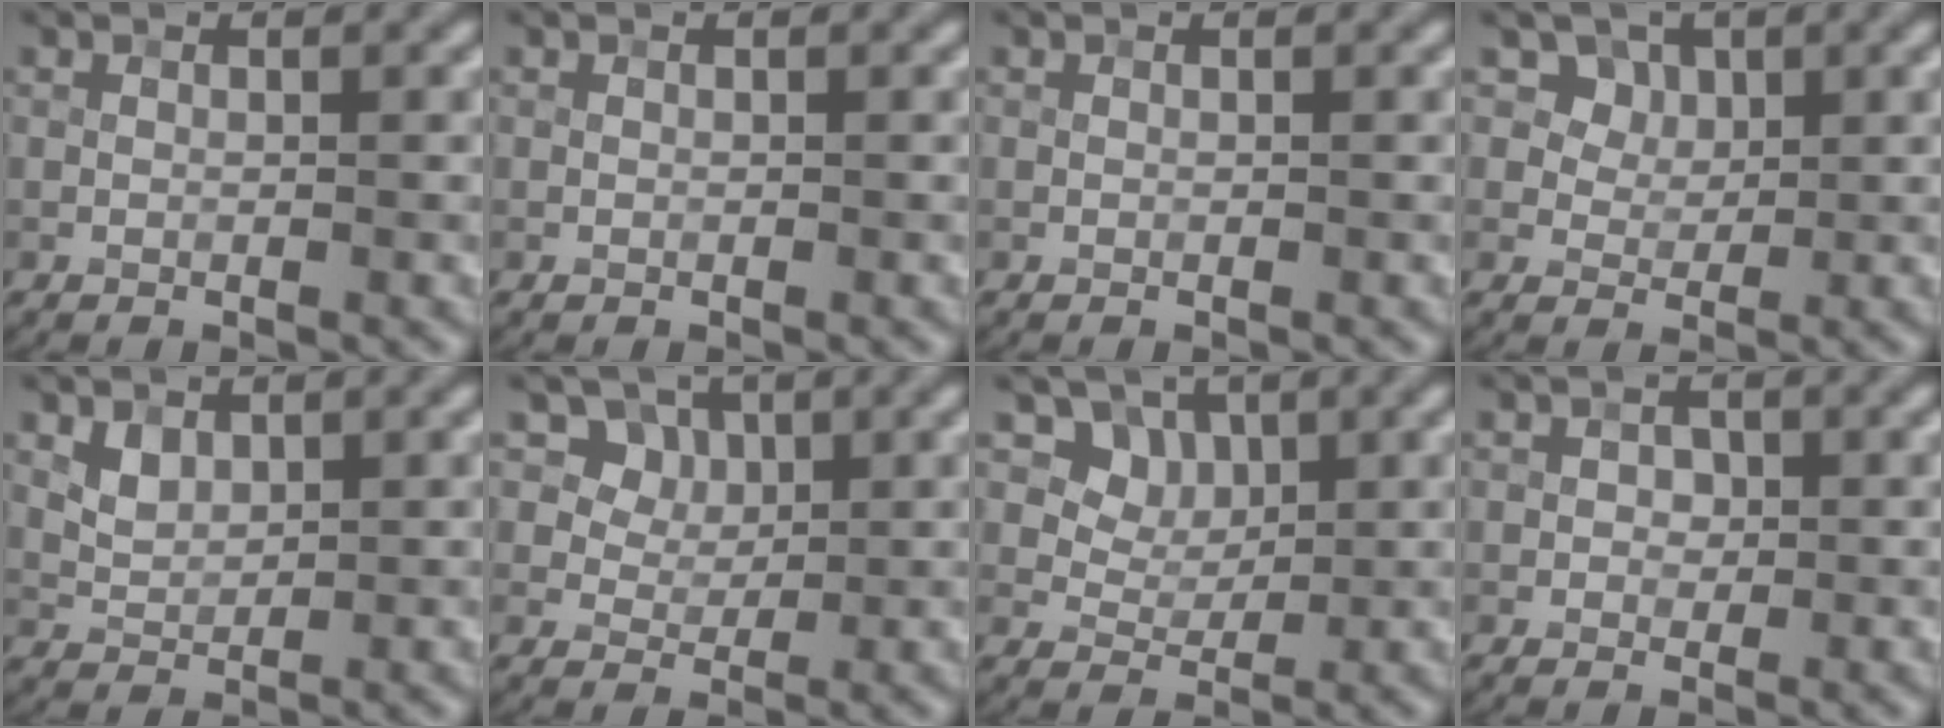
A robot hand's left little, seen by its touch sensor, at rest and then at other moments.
{"total": 0.0}
{"total": 0.0}
{"total": 4.6, "force": [2.7, 3.3, 1.7], "torque": [-0.045, -0.012, 0.049]}
{"total": 1.8, "force": [1.0, 1.2, 1.0], "torque": [-0.018, -0.003, 0.023]}
{"total": 5.9, "force": [3.4, 4.2, 2.4], "torque": [-0.050, -0.007, 0.060]}
{"total": 6.6, "force": [3.5, 4.8, 2.8], "torque": [-0.055, -0.005, 0.067]}
{"total": 1.1, "force": [0.1, 0.9, 0.5], "torque": [-0.004, -0.002, -0.001]}